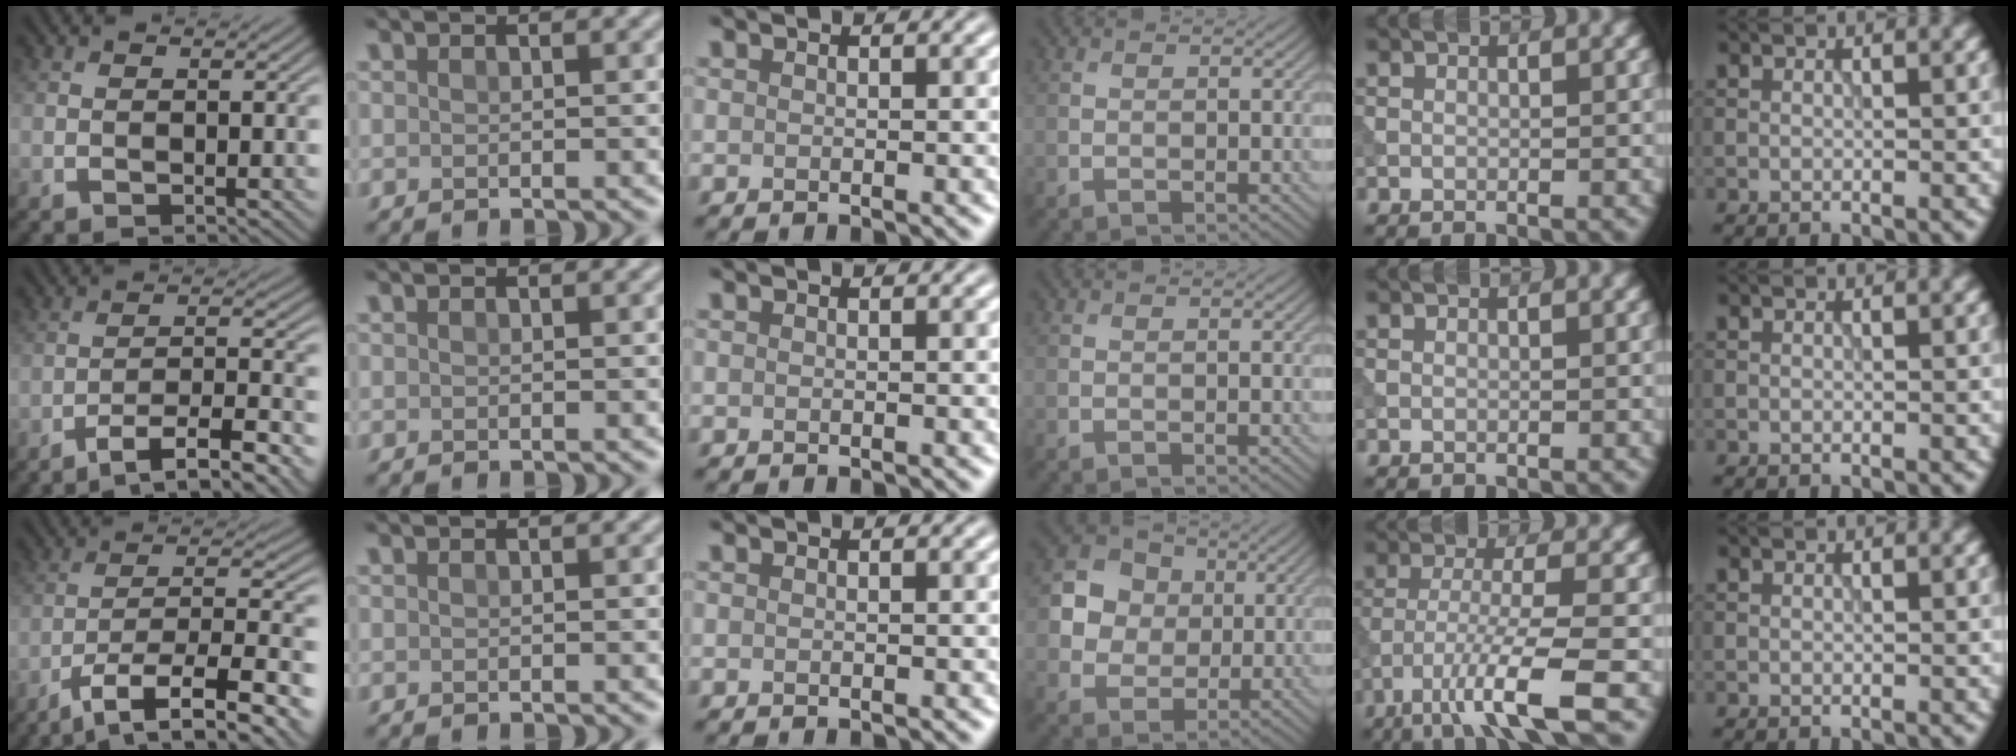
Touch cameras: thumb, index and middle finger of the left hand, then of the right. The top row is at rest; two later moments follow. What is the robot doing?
{"motion": "extract", "object": "tissue"}